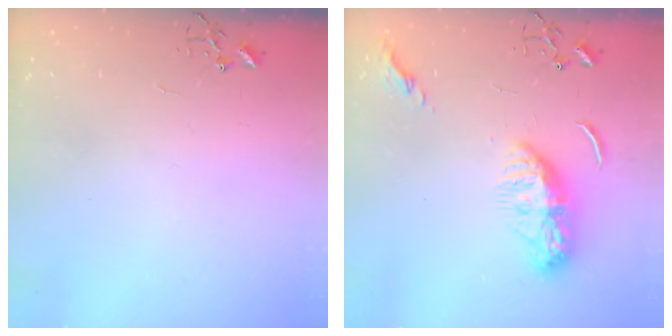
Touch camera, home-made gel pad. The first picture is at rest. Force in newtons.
{"total": 11.4, "press": 11.3, "slide": 0.9}